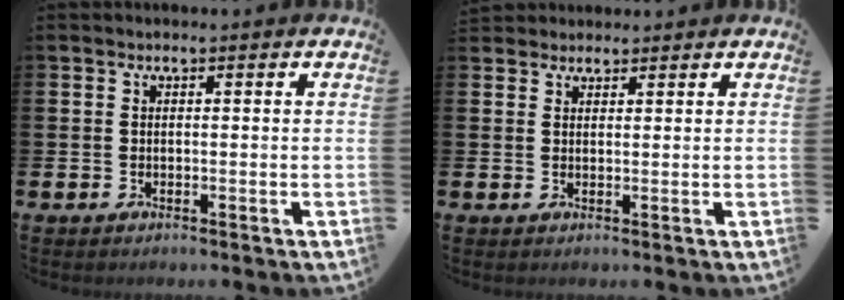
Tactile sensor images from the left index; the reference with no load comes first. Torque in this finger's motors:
{"motor_torque": [0.68, -1.46, 1.02, 0.21]}